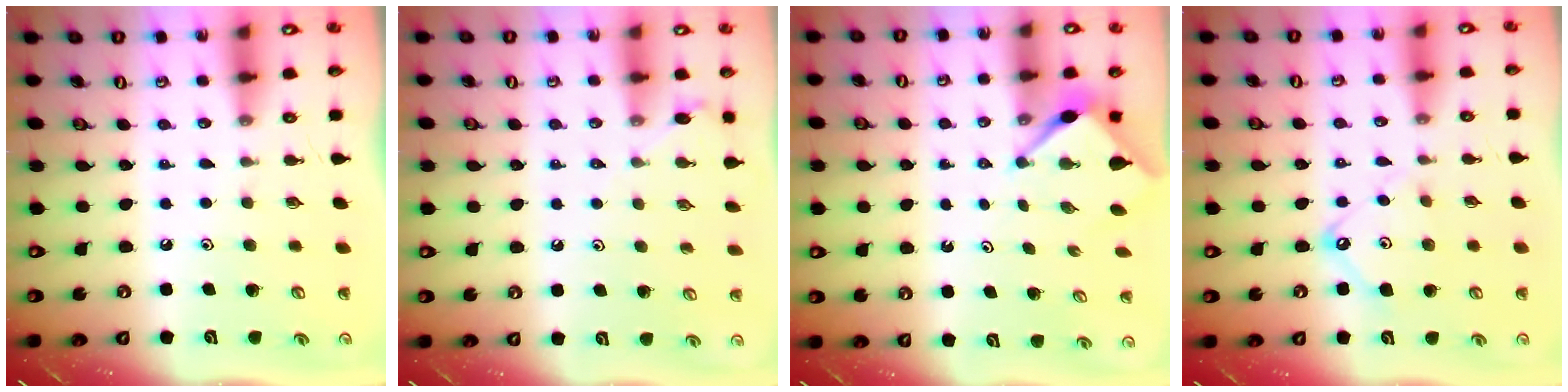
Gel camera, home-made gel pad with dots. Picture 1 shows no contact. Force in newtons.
{"total": 4.1, "press": 4.0, "slide": 0.6}
{"total": 3.0, "press": 2.9, "slide": 0.3}
{"total": 9.9, "press": 9.9, "slide": 0.9}